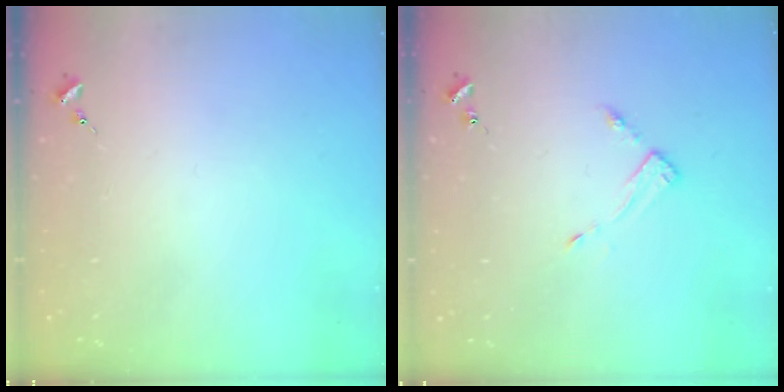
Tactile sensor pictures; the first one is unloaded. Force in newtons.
{"total": 3.4, "press": 3.4, "slide": 0.4}